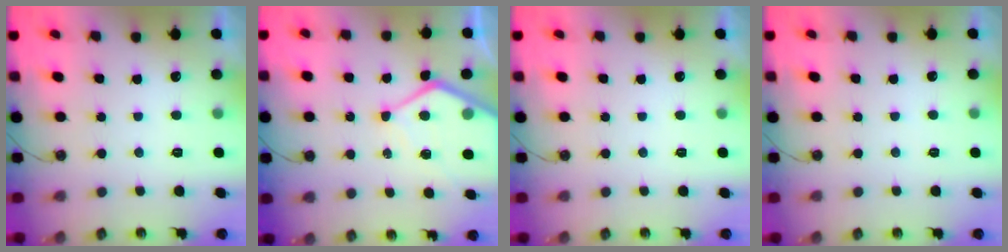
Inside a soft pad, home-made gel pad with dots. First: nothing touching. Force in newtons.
{"total": 11.0, "press": 11.0, "slide": 0.9}
{"total": 0.0}
{"total": 2.0, "press": 1.9, "slide": 0.5}